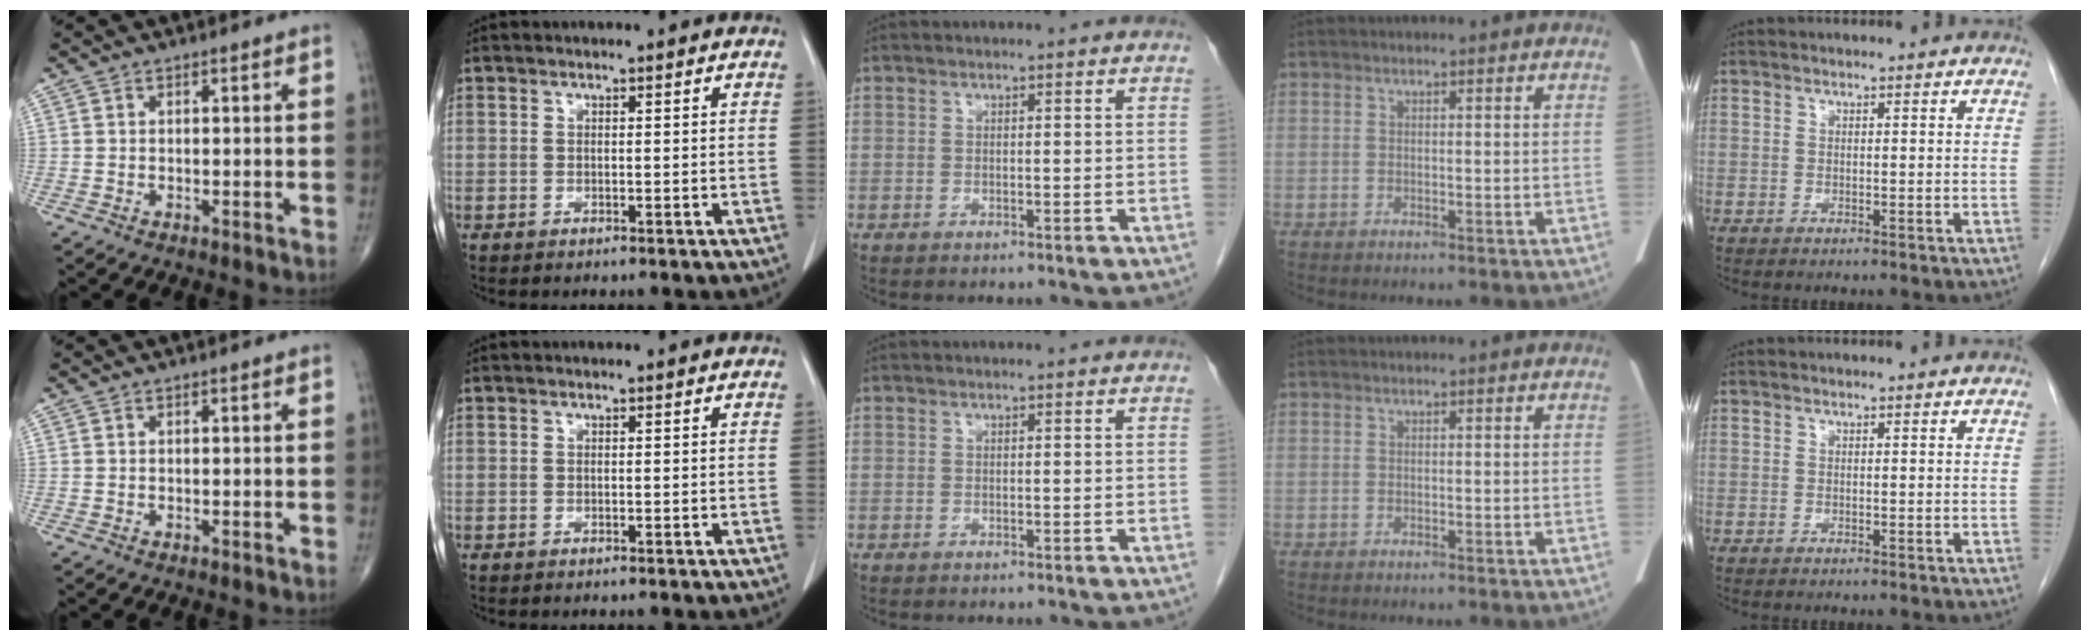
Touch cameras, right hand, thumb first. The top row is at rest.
{}